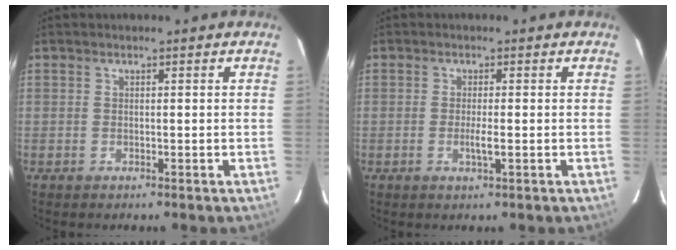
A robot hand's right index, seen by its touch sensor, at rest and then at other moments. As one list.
[{"total": 2.0, "force": [-0.4, 0.0, 2.0], "torque": [-0.038, -0.004, -0.008]}]